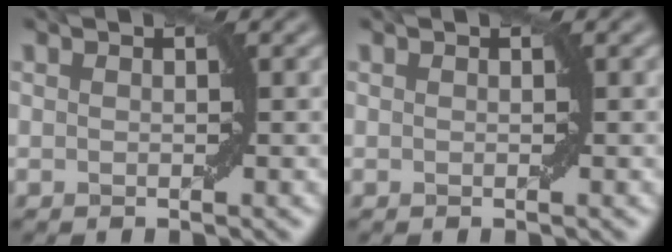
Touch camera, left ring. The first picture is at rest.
{"total": 0.0}